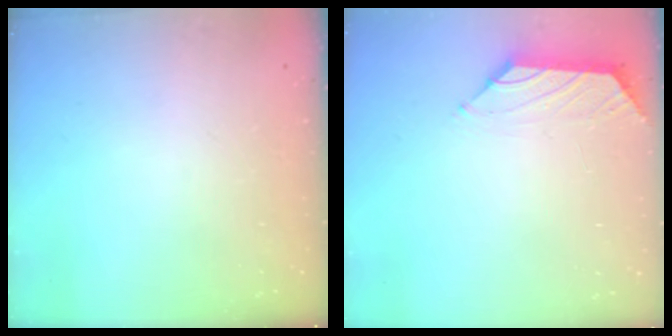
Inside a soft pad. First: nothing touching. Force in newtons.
{"total": 0.6, "press": 0.4, "slide": 0.4}